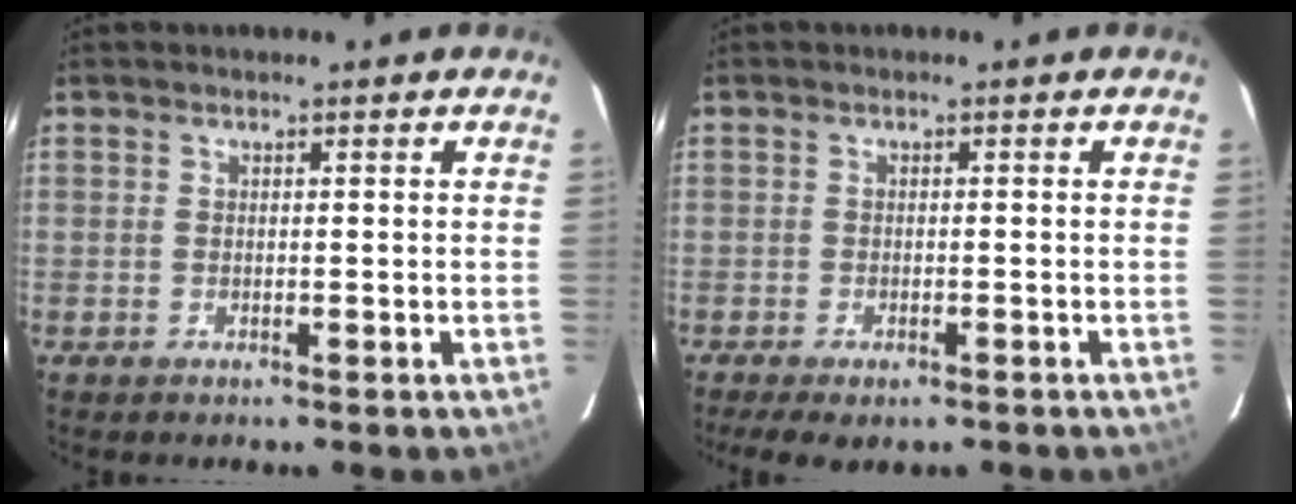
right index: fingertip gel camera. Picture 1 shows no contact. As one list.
[{"total": 6.0, "force": [-4.4, 2.2, 3.5], "torque": [-0.085, -0.024, -0.068]}]